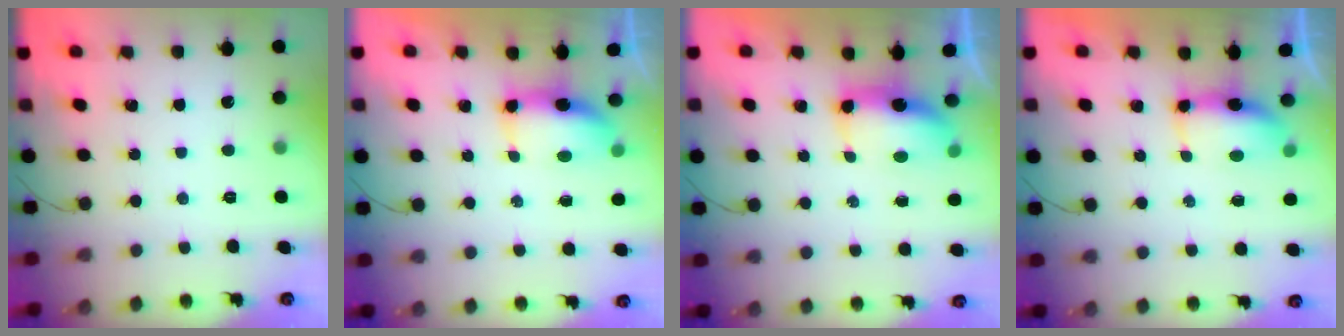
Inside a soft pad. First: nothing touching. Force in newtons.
{"total": 6.8, "press": 6.8, "slide": 0.6}
{"total": 7.0, "press": 6.7, "slide": 1.9}
{"total": 6.1, "press": 6.1, "slide": 0.6}